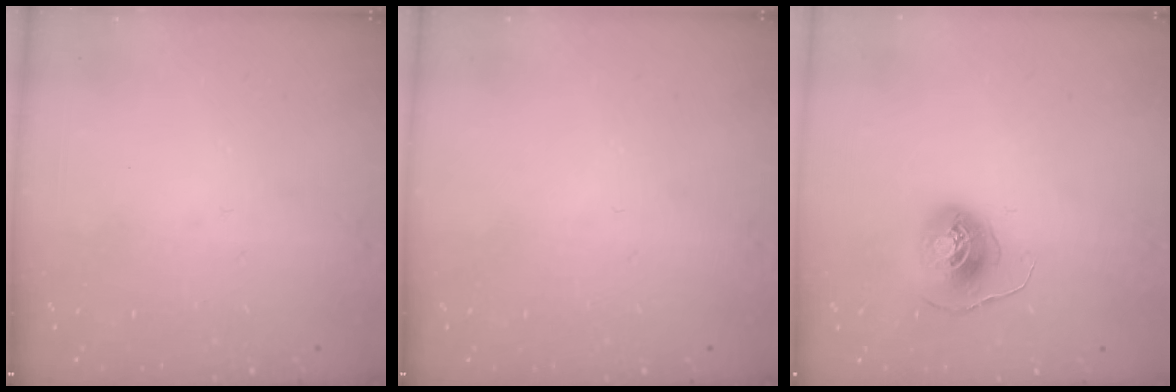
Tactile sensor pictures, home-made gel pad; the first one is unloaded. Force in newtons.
{"total": 0.0}
{"total": 7.5, "press": 7.5, "slide": 0.1}